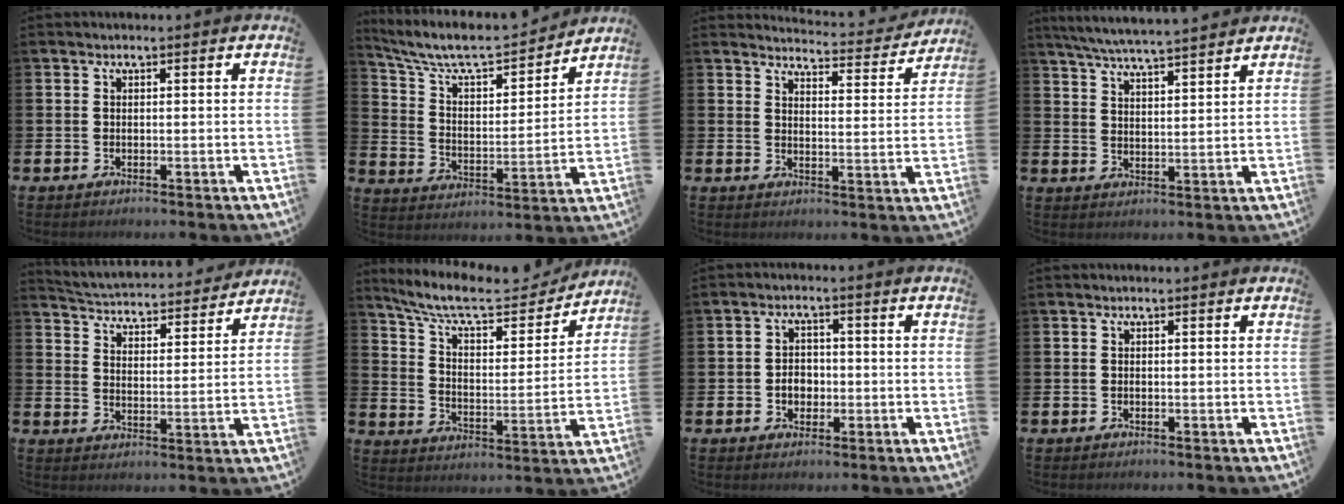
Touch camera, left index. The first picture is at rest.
{"total": 8.4, "force": [7.6, 2.0, 2.9], "torque": [-0.093, -0.055, 0.128]}
{"total": 3.9, "force": [3.9, 0.3, 0.3], "torque": [-0.006, -0.038, 0.061]}
{"total": 6.1, "force": [5.9, -0.1, 1.4], "torque": [-0.044, -0.033, 0.104]}
{"total": 4.3, "force": [4.3, 0.7, 0.2], "torque": [-0.028, -0.043, 0.070]}
{"total": 9.6, "force": [8.4, 2.4, 4.1], "torque": [-0.108, -0.054, 0.141]}
{"total": 2.9, "force": [-0.8, 2.3, 1.6], "torque": [-0.014, -0.003, -0.022]}
{"total": 0.0}